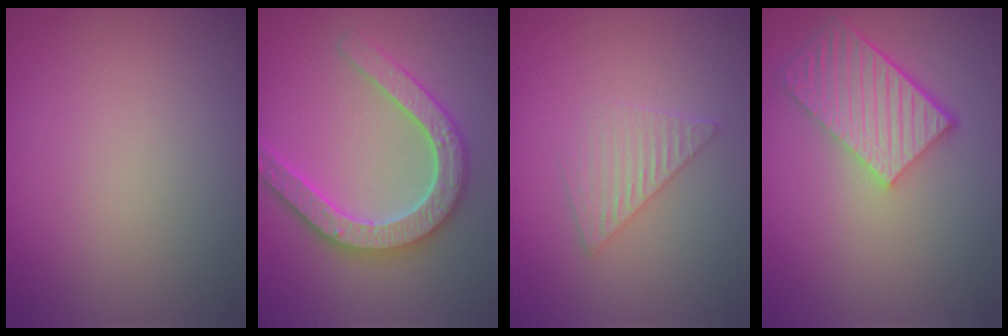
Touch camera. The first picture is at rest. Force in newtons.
{"total": 5.3, "press": 5.2, "slide": 1.0}
{"total": 2.4, "press": 2.3, "slide": 0.2}
{"total": 5.7, "press": 4.1, "slide": 3.9}